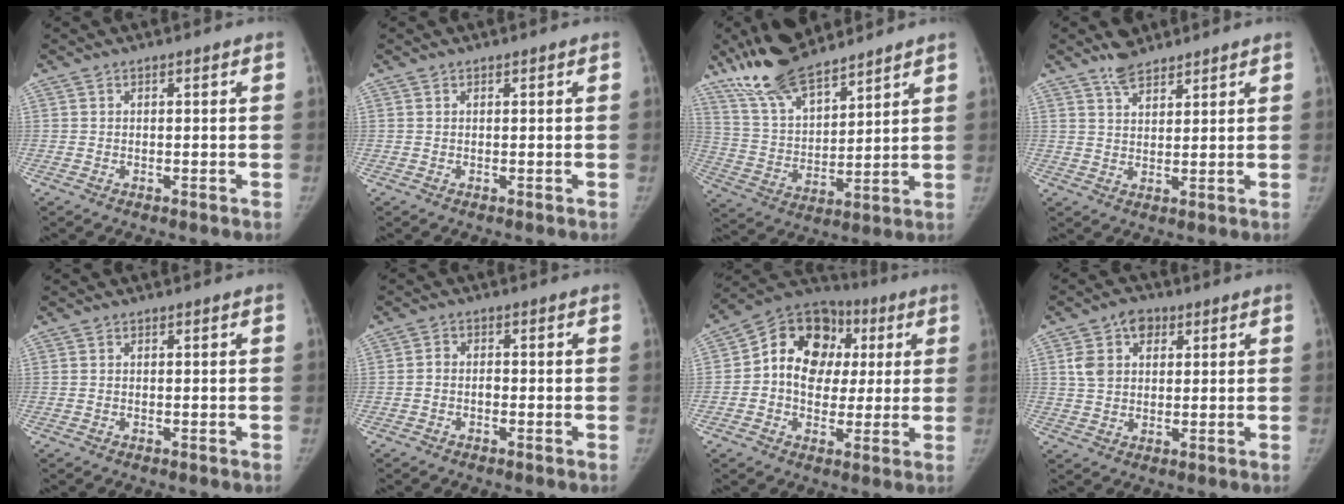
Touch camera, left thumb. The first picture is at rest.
{"total": 0.0}
{"total": 15.0, "force": [12.2, 4.6, 7.4], "torque": [-0.113, -0.056, 0.236]}
{"total": 4.6, "force": [3.9, 2.0, 1.5], "torque": [-0.011, -0.027, 0.072]}
{"total": 0.0}
{"total": 1.9, "force": [-0.8, 1.4, 1.1], "torque": [-0.011, 0.009, -0.019]}
{"total": 16.3, "force": [2.4, 12.9, 9.7], "torque": [-0.113, 0.026, 0.030]}
{"total": 7.5, "force": [2.7, 5.6, 4.2], "torque": [-0.052, 0.004, 0.045]}